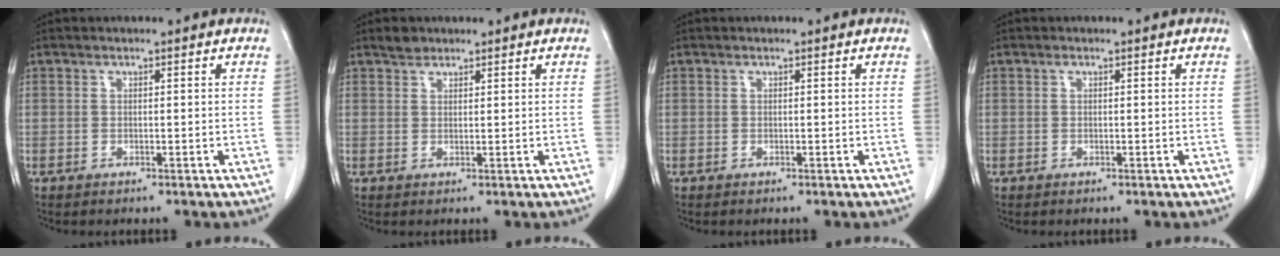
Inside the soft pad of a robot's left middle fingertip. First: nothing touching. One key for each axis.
{"total": 1.8, "fx": 1.5, "fy": 0.8, "fz": 0.4, "tx": -0.012, "ty": 0.004, "tz": 0.028}
{"total": 0.0}
{"total": 0.0}